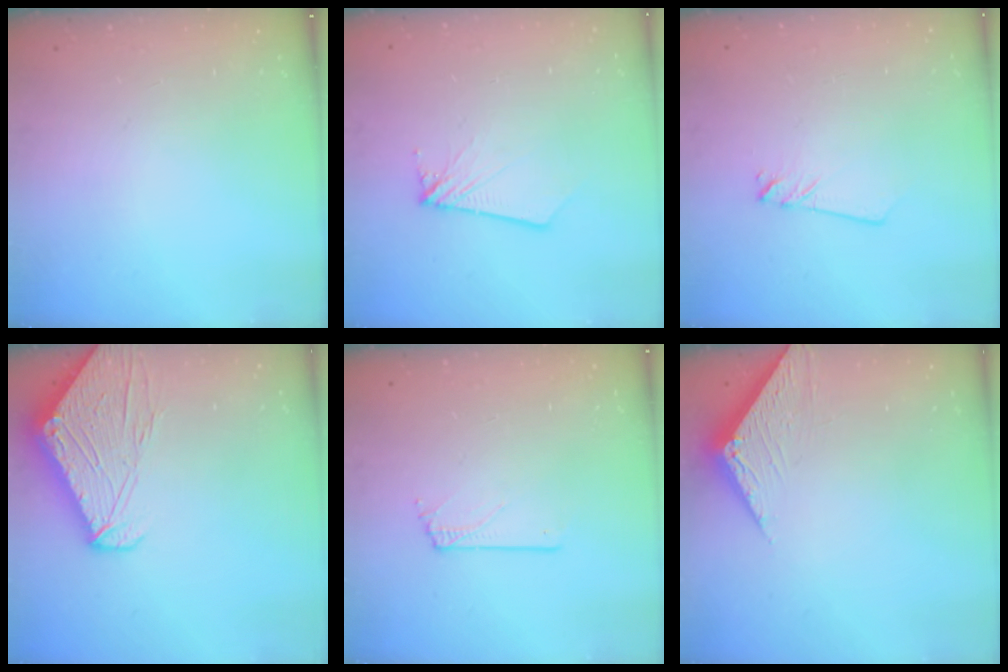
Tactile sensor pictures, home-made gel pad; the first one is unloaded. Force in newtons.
{"total": 2.8, "press": 2.8, "slide": 0.3}
{"total": 2.0, "press": 2.0, "slide": 0.1}
{"total": 10.2, "press": 10.1, "slide": 1.3}
{"total": 0.6, "press": 0.6, "slide": 0.1}
{"total": 4.7, "press": 4.7, "slide": 0.3}